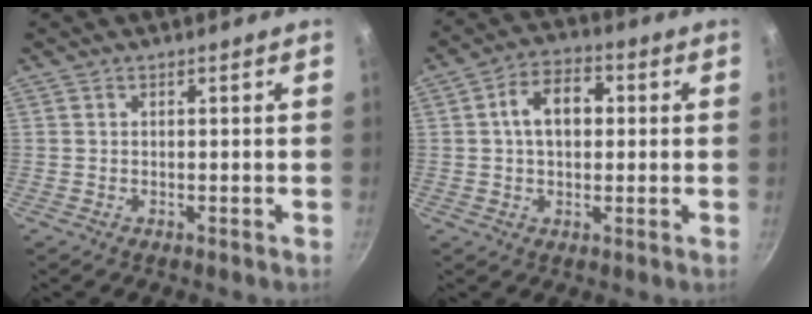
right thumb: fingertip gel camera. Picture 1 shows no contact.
{"total": 9.0, "force": [1.1, 5.9, 6.6], "torque": [-0.084, 0.021, 0.008]}